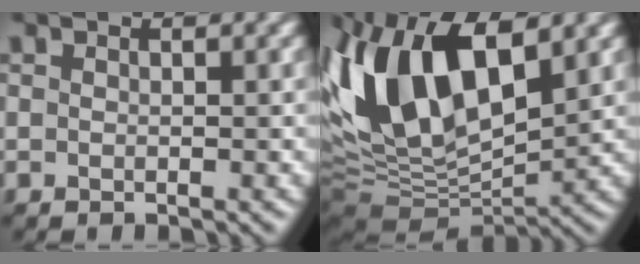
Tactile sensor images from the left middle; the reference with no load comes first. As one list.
[{"total": 13.2, "force": [3.5, 6.8, 10.8], "torque": [-0.205, 0.013, 0.053]}]